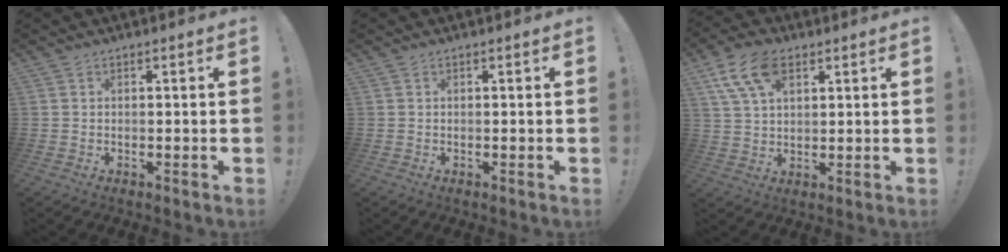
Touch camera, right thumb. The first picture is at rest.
{"total": 0.0}
{"total": 11.6, "force": [5.6, 6.7, 7.7], "torque": [-0.147, -0.006, 0.108]}